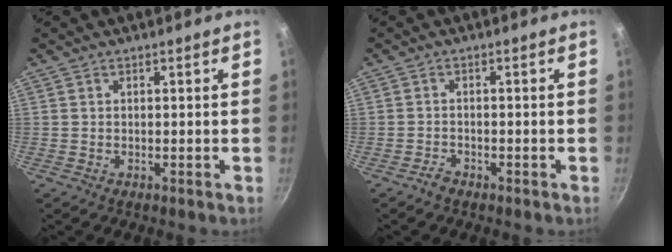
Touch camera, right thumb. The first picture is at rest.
{"total": 1.7, "force": [-1.4, 0.7, 0.6], "torque": [-0.011, 0.015, -0.025]}